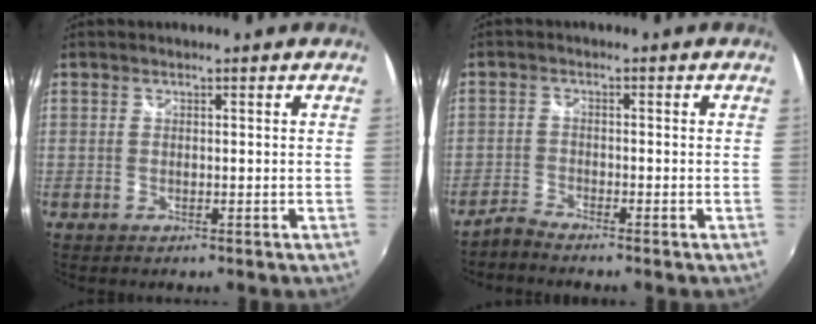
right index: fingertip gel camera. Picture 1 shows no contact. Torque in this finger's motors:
{"motor_torque": [-1.32, -0.82, -0.81, -0.02]}